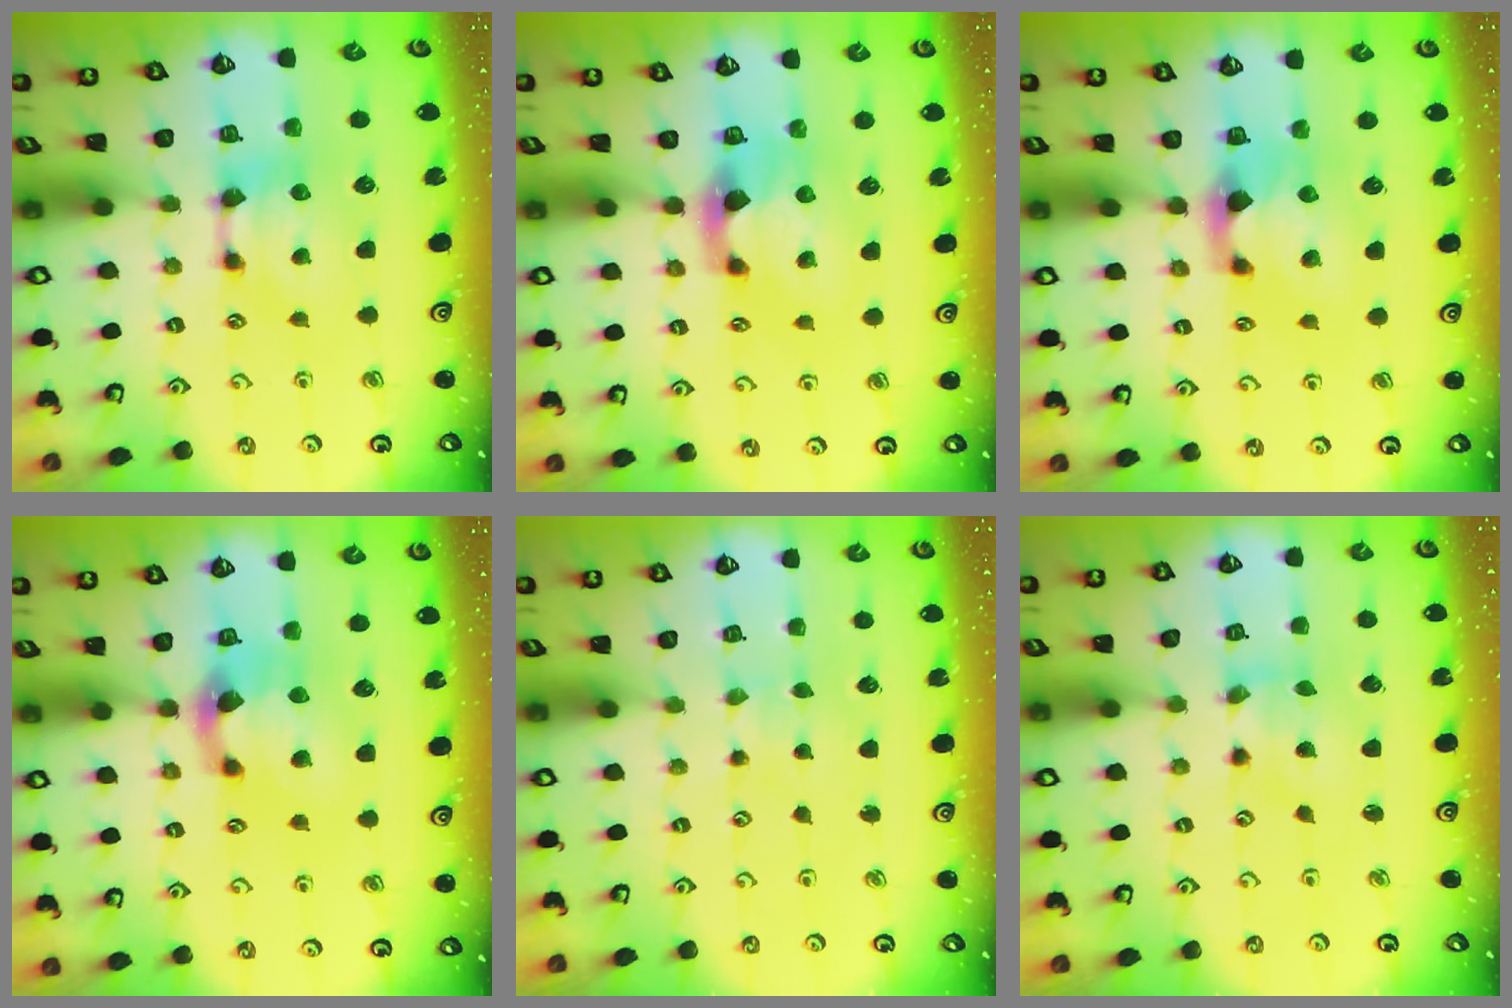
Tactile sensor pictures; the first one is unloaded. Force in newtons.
{"total": 2.2, "press": 1.9, "slide": 1.2}
{"total": 1.8, "press": 1.2, "slide": 1.4}
{"total": 2.9, "press": 2.2, "slide": 1.9}
{"total": 3.6, "press": 3.6, "slide": 0.1}
{"total": 1.3, "press": 0.3, "slide": 1.2}